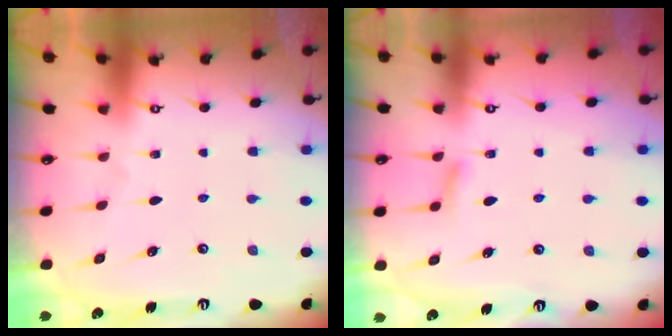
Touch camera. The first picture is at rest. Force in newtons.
{"total": 5.3, "press": 5.2, "slide": 0.6}